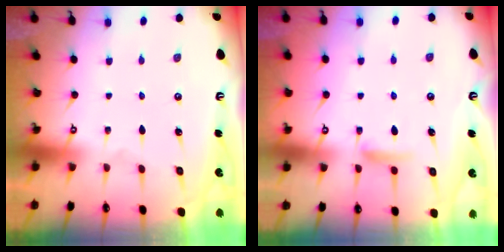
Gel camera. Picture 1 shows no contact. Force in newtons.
{"total": 7.2, "press": 7.1, "slide": 0.8}